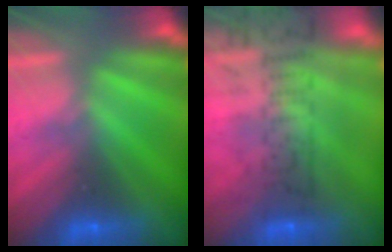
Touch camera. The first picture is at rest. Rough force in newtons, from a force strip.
{"total": 7.9}